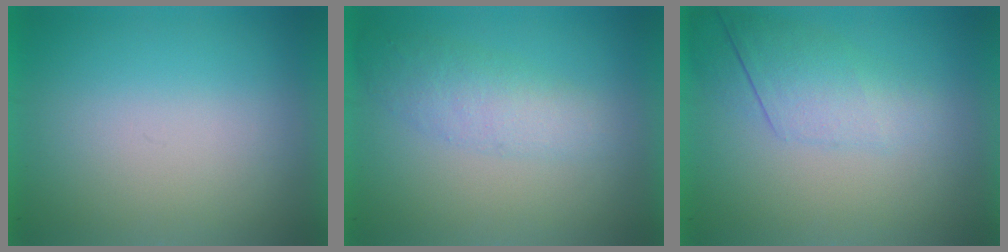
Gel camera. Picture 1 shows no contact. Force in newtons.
{"total": 2.2}
{"total": 2.3}